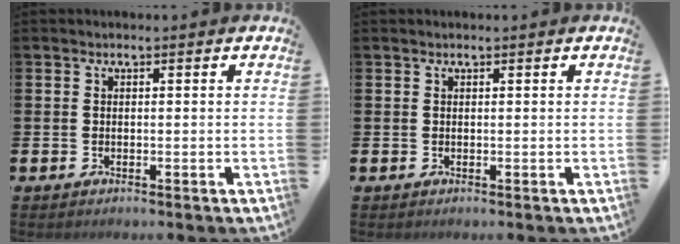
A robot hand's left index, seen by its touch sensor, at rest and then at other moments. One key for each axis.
{"total": 0.0}